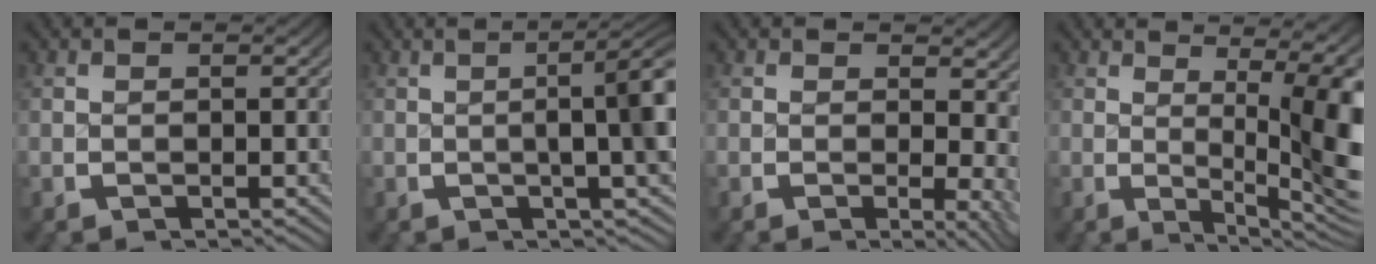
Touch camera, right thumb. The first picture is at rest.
{"total": 8.5, "force": [1.2, 2.8, 7.9], "torque": [-0.086, 0.021, 0.006]}
{"total": 3.6, "force": [-0.1, 1.9, 3.0], "torque": [-0.020, -0.013, -0.005]}
{"total": 9.8, "force": [0.4, 4.3, 8.8], "torque": [-0.112, -0.023, 0.009]}